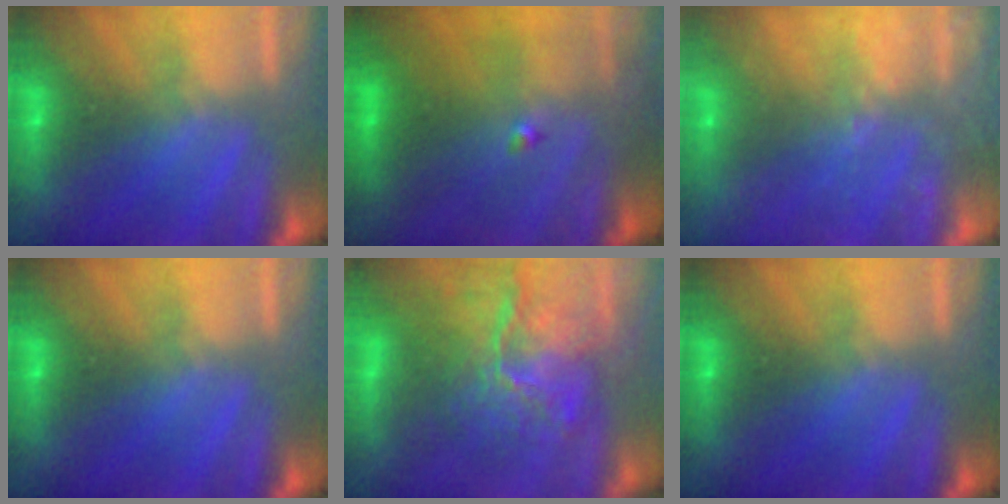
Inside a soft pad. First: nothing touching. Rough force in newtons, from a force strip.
{"total": 4.6}
{"total": 6.8}
{"total": 0.0}
{"total": 9.9}
{"total": 0.0}